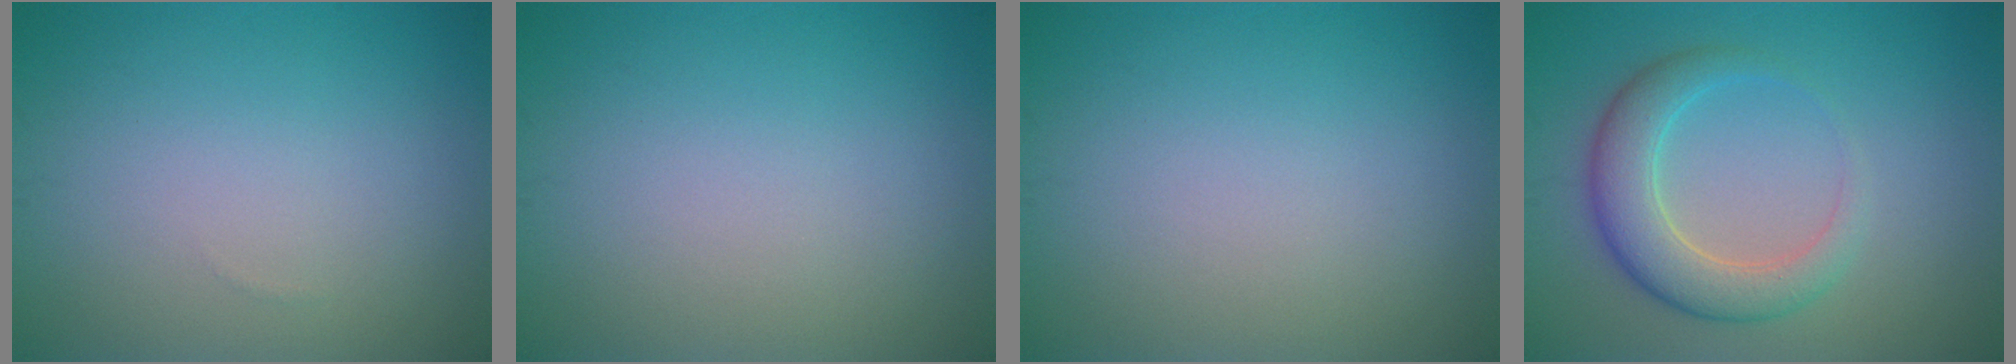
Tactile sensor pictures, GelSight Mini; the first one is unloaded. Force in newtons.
{"total": 0.0}
{"total": 0.0}
{"total": 4.7, "press": 4.7, "slide": 0.4}